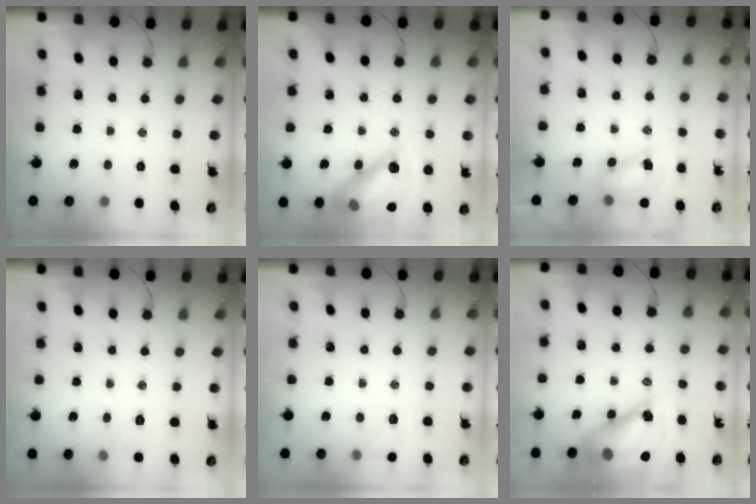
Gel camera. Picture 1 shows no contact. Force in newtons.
{"total": 15.8, "press": 15.7, "slide": 1.7}
{"total": 7.8, "press": 7.8, "slide": 1.0}
{"total": 4.2, "press": 4.0, "slide": 1.1}
{"total": 5.5, "press": 5.3, "slide": 1.5}
{"total": 15.9, "press": 15.3, "slide": 4.4}